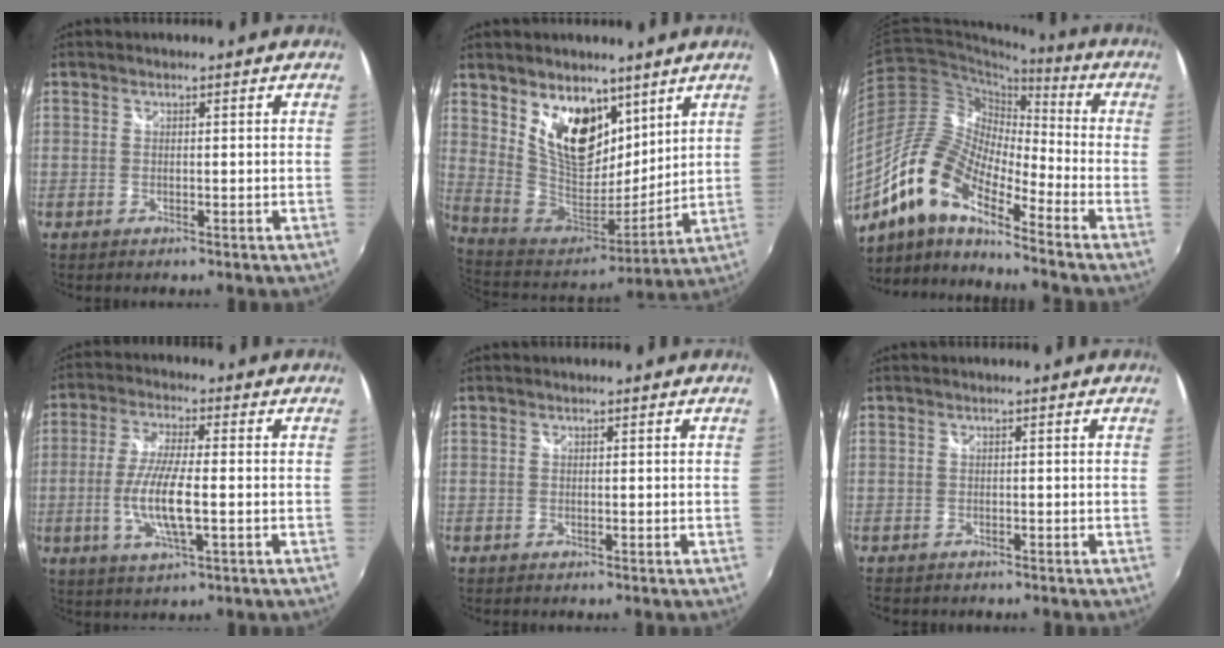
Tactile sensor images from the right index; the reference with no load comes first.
{"total": 17.8, "force": [9.4, 10.5, 11.0], "torque": [-0.212, 0.001, 0.186]}
{"total": 15.3, "force": [-9.9, 5.3, 10.4], "torque": [-0.188, 0.004, -0.207]}
{"total": 9.7, "force": [-1.9, 2.2, 9.2], "torque": [-0.188, -0.009, -0.037]}
{"total": 0.0}
{"total": 1.4, "force": [-0.9, 1.1, 0.1], "torque": [-0.009, 0.001, -0.015]}